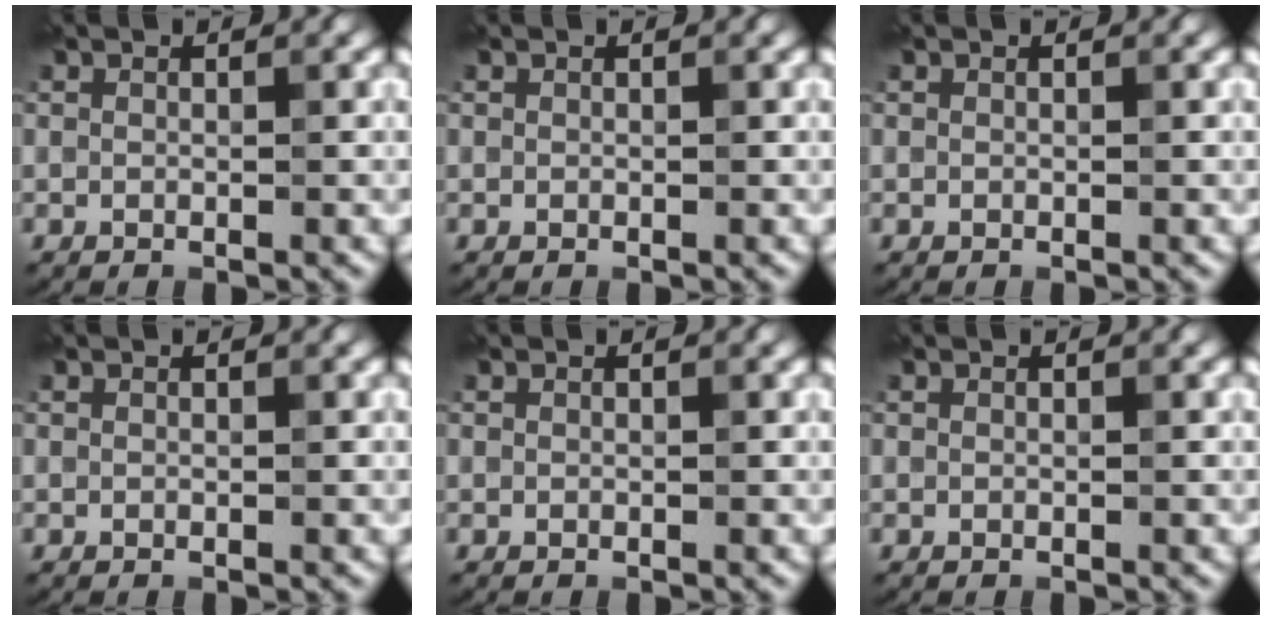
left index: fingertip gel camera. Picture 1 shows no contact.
{"total": 0.0}
{"total": 0.0}
{"total": 0.0}
{"total": 0.0}
{"total": 0.0}